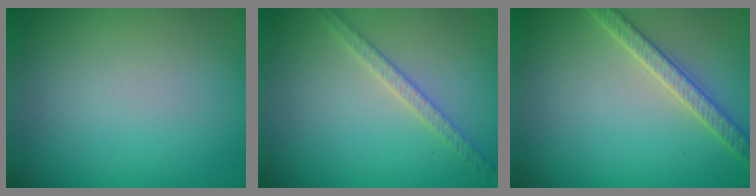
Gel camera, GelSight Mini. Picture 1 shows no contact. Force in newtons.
{"total": 2.1, "press": 2.0, "slide": 0.6}
{"total": 3.1, "press": 2.9, "slide": 0.9}